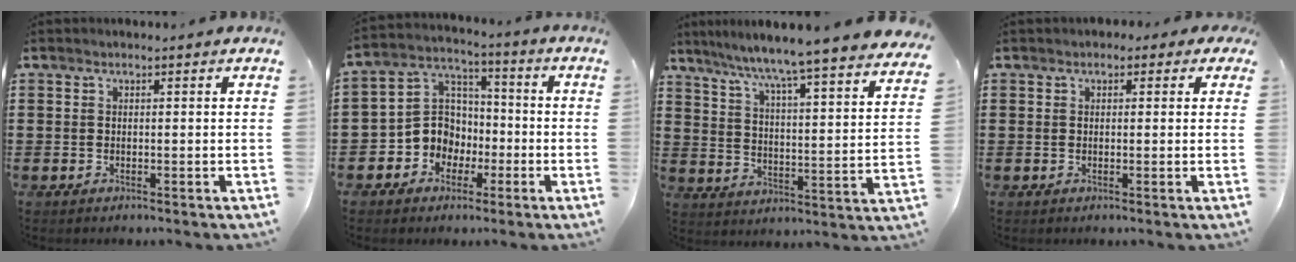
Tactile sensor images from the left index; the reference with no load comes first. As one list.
[{"total": 8.0, "force": [-2.7, 7.4, 1.8], "torque": [-0.077, 0.008, -0.056]}, {"total": 5.8, "force": [5.2, -1.5, 2.2], "torque": [-0.067, -0.056, 0.077]}, {"total": 1.2, "force": [0.3, 1.0, 0.6], "torque": [-0.008, 0.006, 0.001]}]